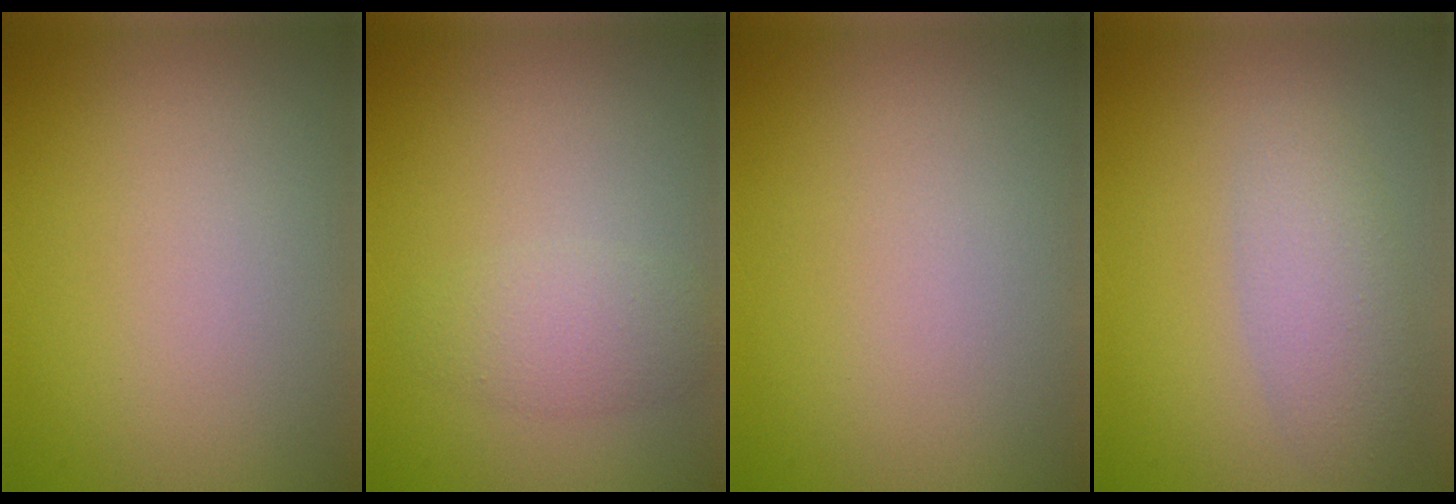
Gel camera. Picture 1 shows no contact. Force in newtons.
{"total": 2.4, "press": 2.4, "slide": 0.0}
{"total": 0.0}
{"total": 3.2, "press": 3.2, "slide": 0.0}